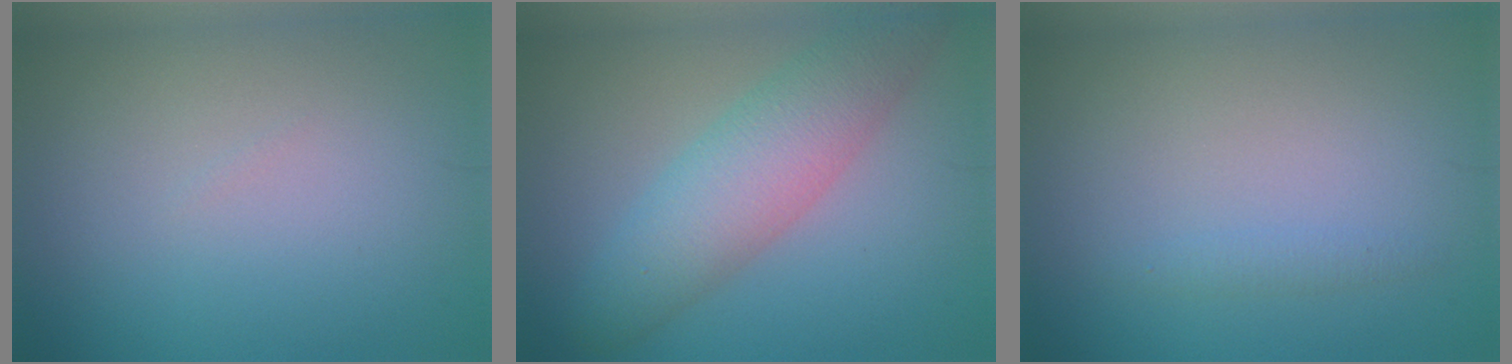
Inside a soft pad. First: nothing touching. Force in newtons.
{"total": 5.8, "press": 5.8, "slide": 0.2}
{"total": 0.9, "press": 0.9, "slide": 0.0}